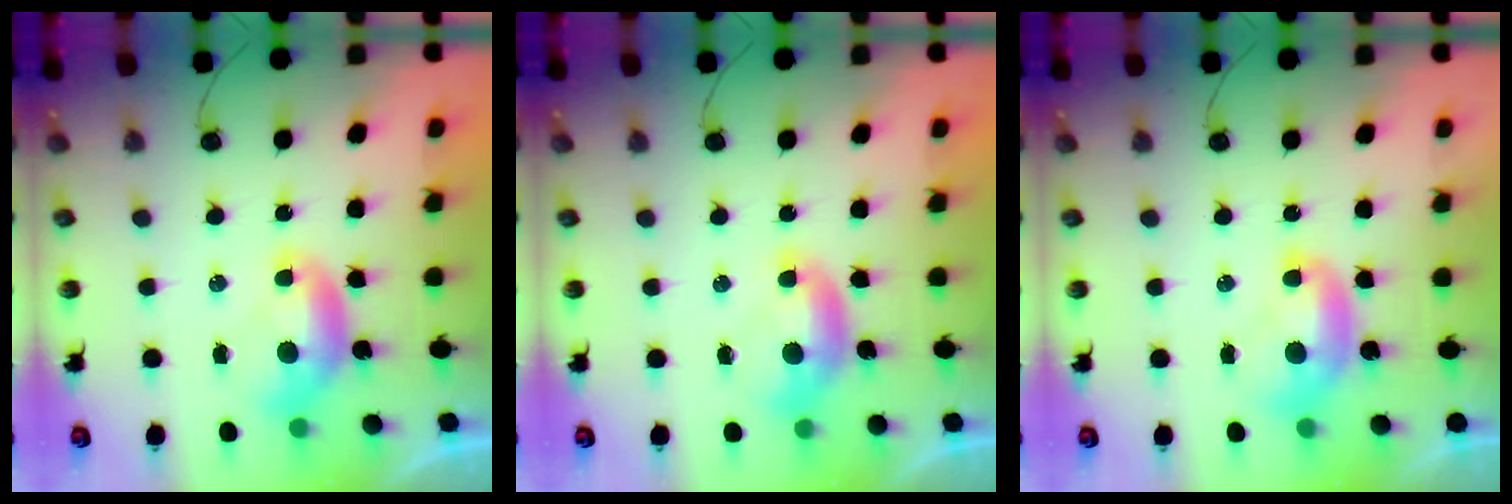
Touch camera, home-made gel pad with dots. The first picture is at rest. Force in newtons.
{"total": 0.6, "press": 0.3, "slide": 0.5}
{"total": 1.6, "press": 1.6, "slide": 0.1}